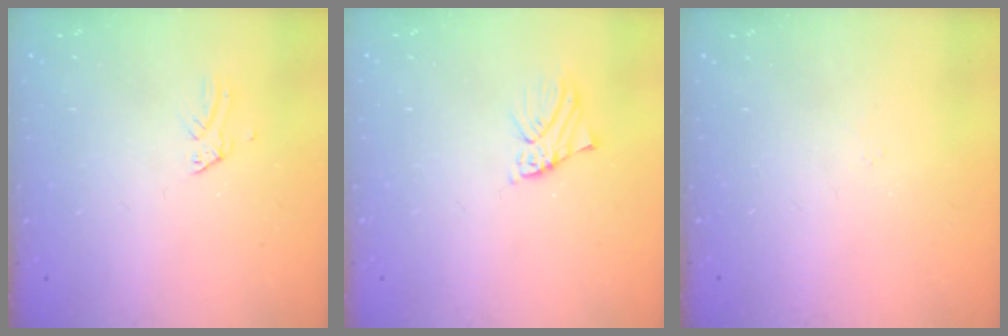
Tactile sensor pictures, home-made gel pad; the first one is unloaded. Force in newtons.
{"total": 1.5, "press": 1.5, "slide": 0.1}
{"total": 3.0, "press": 3.0, "slide": 0.1}